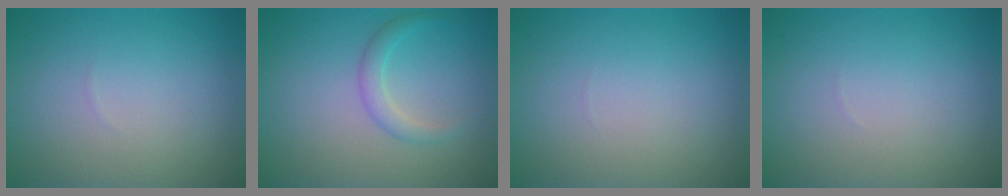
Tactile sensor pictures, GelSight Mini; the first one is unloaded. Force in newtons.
{"total": 1.7, "press": 1.7, "slide": 0.1}
{"total": 0.0}
{"total": 0.0}